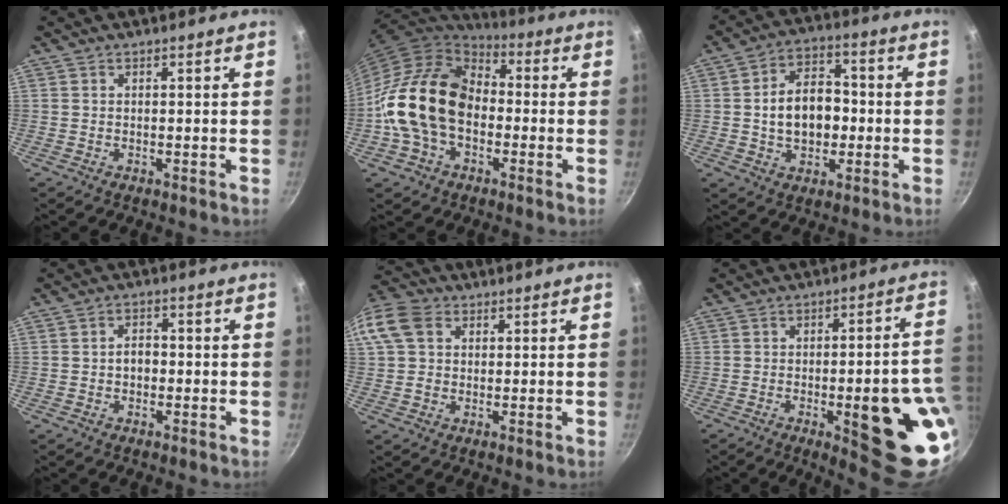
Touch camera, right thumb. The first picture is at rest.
{"total": 18.7, "force": [-2.3, 13.3, 12.9], "torque": [-0.208, 0.044, -0.056]}
{"total": 12.0, "force": [-0.7, 8.4, 8.5], "torque": [-0.110, 0.024, -0.014]}
{"total": 3.2, "force": [-0.4, 2.3, 2.2], "torque": [-0.018, 0.013, -0.006]}
{"total": 12.9, "force": [3.4, 10.2, 7.1], "torque": [-0.153, 0.023, 0.050]}
{"total": 20.2, "force": [-5.2, 5.7, 18.7], "torque": [-0.186, 0.017, -0.060]}